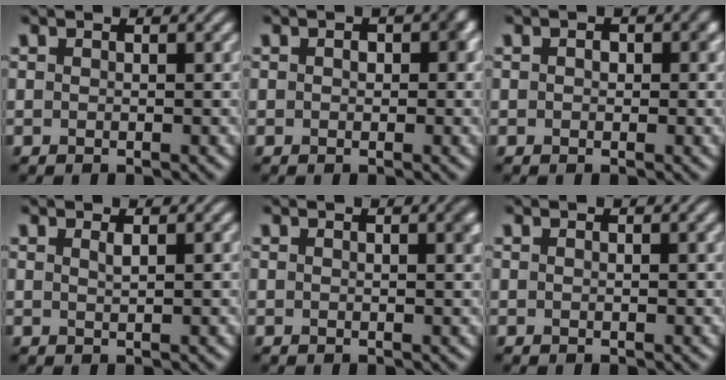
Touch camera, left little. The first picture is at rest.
{"total": 1.7, "force": [0.2, 1.2, 1.3], "torque": [-0.016, 0.001, -0.001]}
{"total": 1.4, "force": [0.2, 1.0, 0.9], "torque": [-0.011, 0.000, -0.002]}
{"total": 0.8, "force": [0.5, 0.2, 0.6], "torque": [-0.007, 0.001, 0.008]}
{"total": 1.5, "force": [0.5, 0.5, 1.4], "torque": [-0.011, 0.005, 0.004]}
{"total": 0.7, "force": [0.4, 0.1, 0.5], "torque": [-0.005, 0.005, 0.004]}